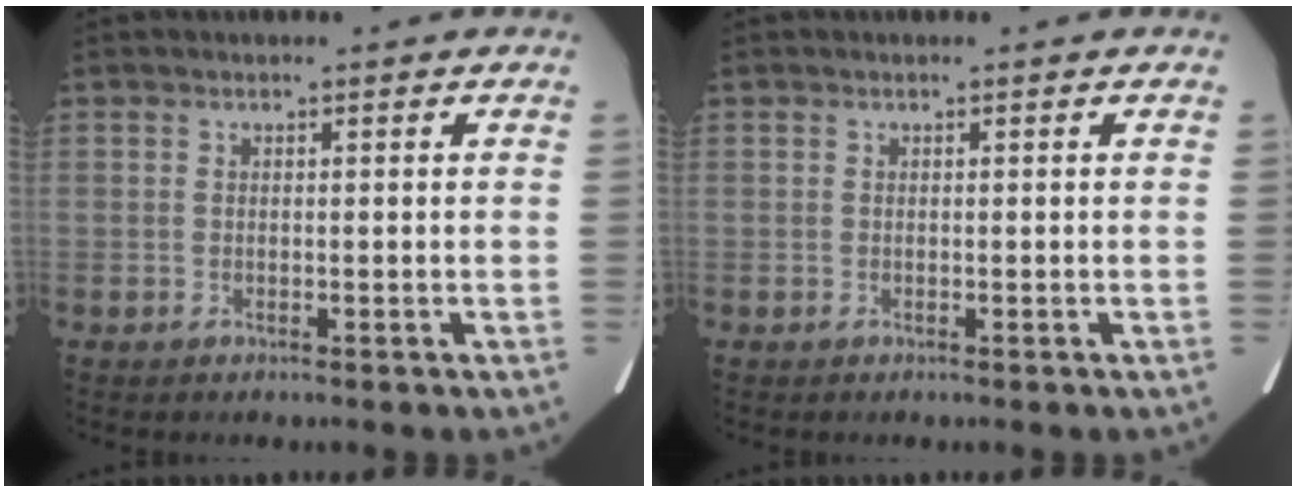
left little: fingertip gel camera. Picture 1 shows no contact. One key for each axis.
{"total": 0.0}